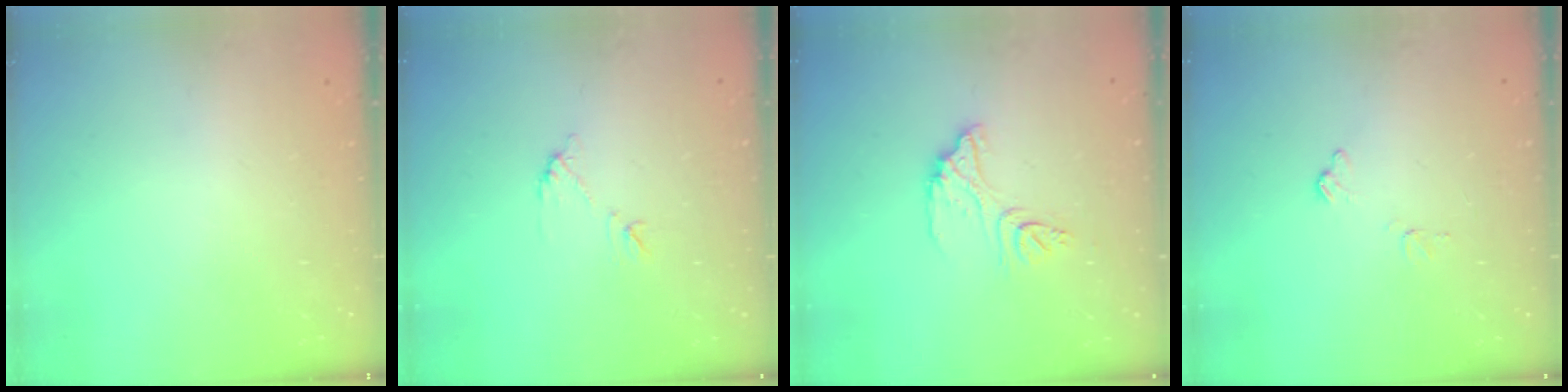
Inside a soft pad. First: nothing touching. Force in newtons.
{"total": 7.2, "press": 7.2, "slide": 0.3}
{"total": 11.1, "press": 11.0, "slide": 1.0}
{"total": 5.5, "press": 5.5, "slide": 0.3}